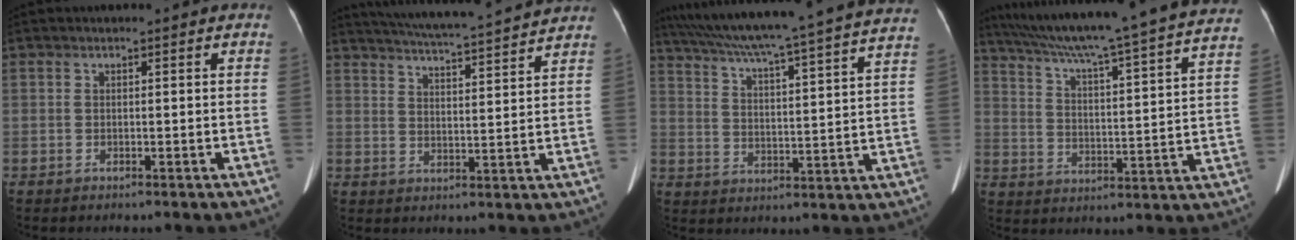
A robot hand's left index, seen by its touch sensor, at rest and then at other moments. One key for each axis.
{"total": 17.3, "fx": 16.0, "fy": 0.2, "fz": 6.8, "tx": -0.121, "ty": 0.014, "tz": 0.221}
{"total": 30.2, "fx": 26.9, "fy": -0.3, "fz": 13.7, "tx": -0.229, "ty": -0.041, "tz": 0.350}
{"total": 30.5, "fx": 26.9, "fy": -0.2, "fz": 14.5, "tx": -0.239, "ty": -0.044, "tz": 0.353}